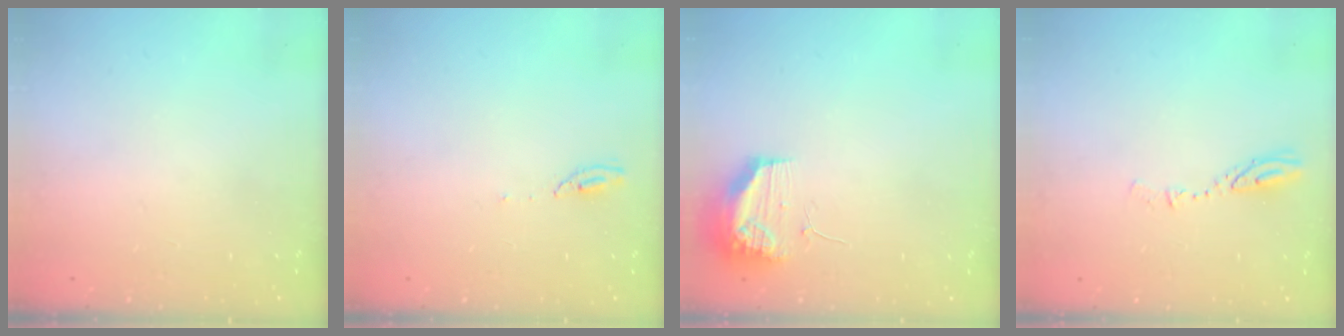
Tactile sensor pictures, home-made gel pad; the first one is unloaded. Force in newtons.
{"total": 4.4, "press": 4.4, "slide": 0.1}
{"total": 10.6, "press": 10.5, "slide": 1.3}
{"total": 4.0, "press": 4.0, "slide": 0.3}